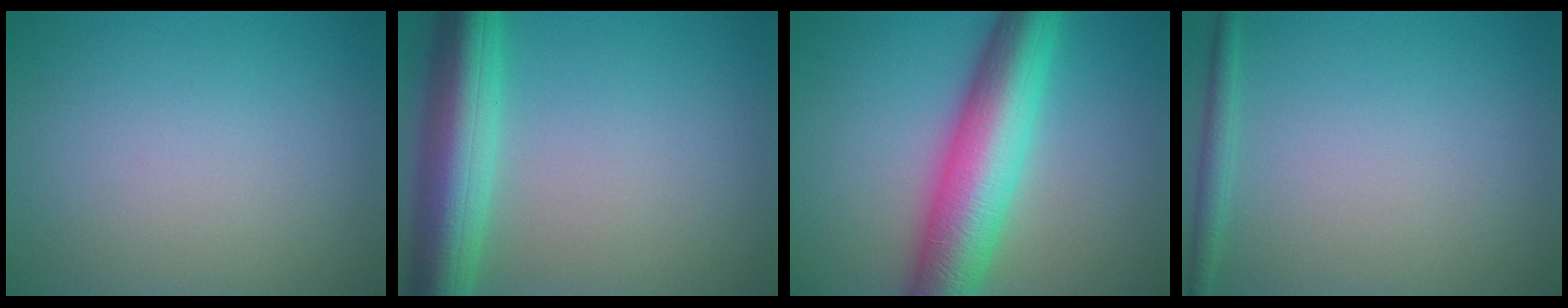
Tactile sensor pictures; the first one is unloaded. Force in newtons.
{"total": 7.7, "press": 7.7, "slide": 0.3}
{"total": 9.8, "press": 9.8, "slide": 0.2}
{"total": 1.4, "press": 1.4, "slide": 0.1}